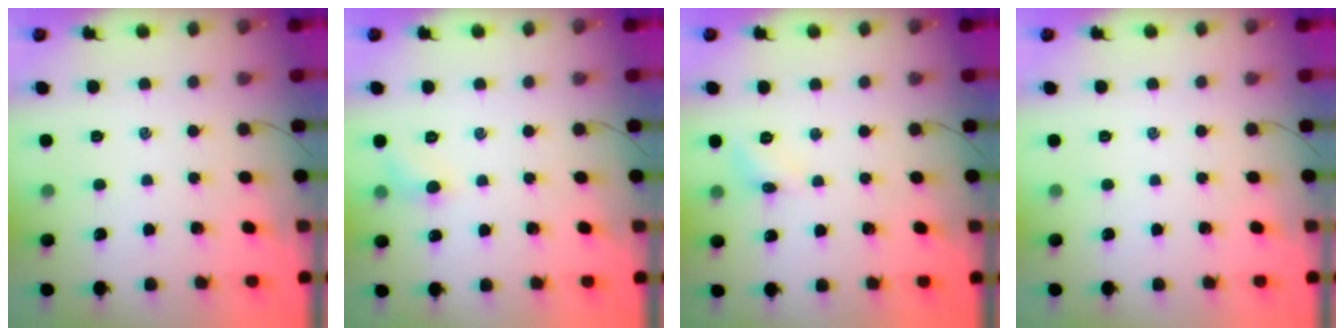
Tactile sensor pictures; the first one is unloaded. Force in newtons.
{"total": 5.1, "press": 4.8, "slide": 1.6}
{"total": 5.9, "press": 5.6, "slide": 1.8}
{"total": 0.0}